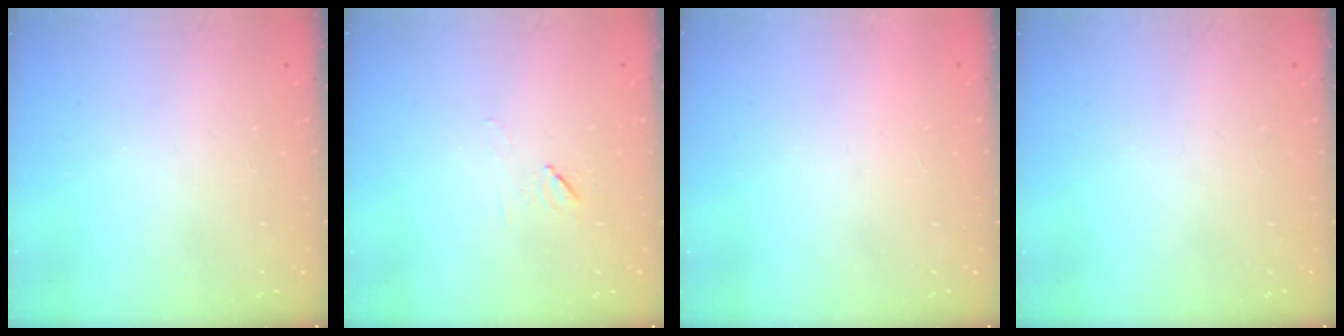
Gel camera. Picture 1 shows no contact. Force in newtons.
{"total": 5.4, "press": 5.3, "slide": 1.0}
{"total": 1.5, "press": 1.5, "slide": 0.1}
{"total": 0.0}